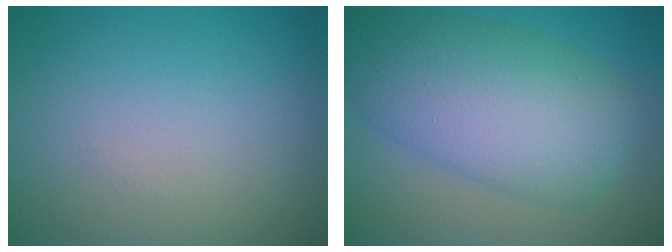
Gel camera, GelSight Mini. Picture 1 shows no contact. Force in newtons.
{"total": 9.5, "press": 9.5, "slide": 0.1}